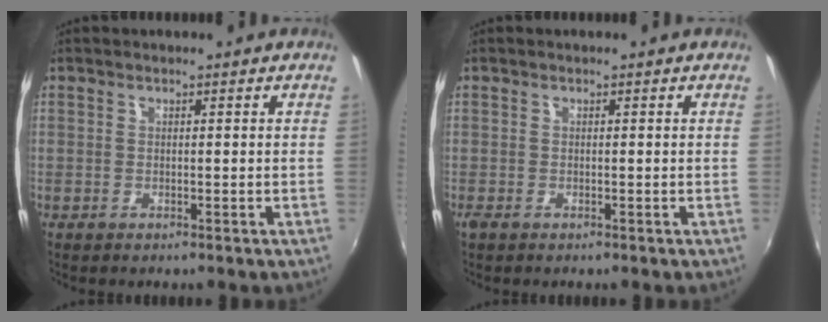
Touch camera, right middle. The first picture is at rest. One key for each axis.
{"total": 0.6, "fx": -0.4, "fy": 0.1, "fz": 0.5, "tx": -0.010, "ty": -0.002, "tz": -0.008}